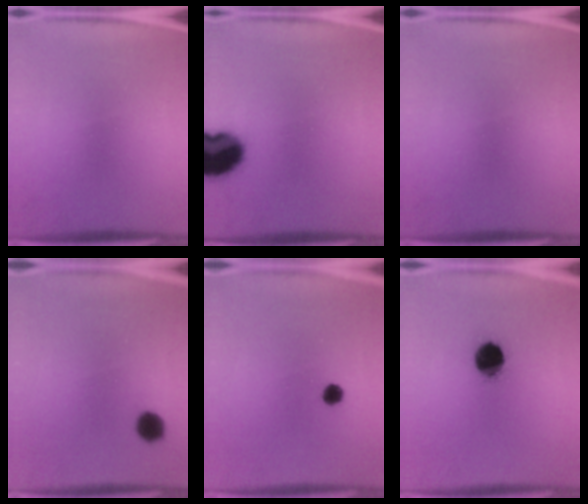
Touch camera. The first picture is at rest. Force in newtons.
{"total": 14.3}
{"total": 0.0}
{"total": 4.0}
{"total": 1.8}
{"total": 10.7}